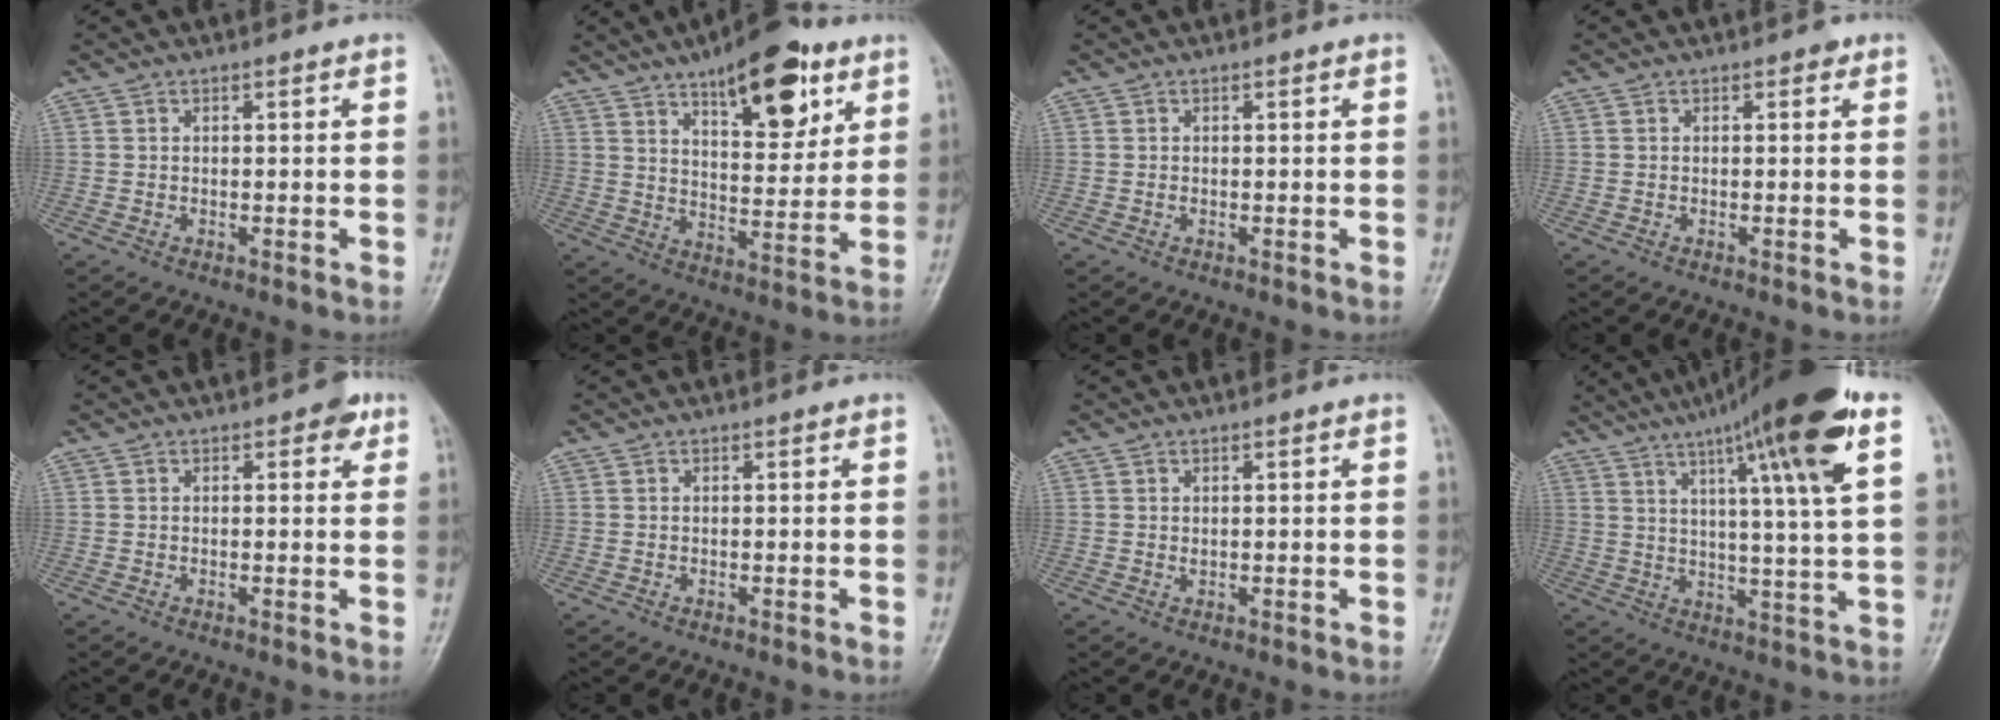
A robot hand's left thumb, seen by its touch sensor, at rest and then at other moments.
{"total": 16.7, "force": [9.3, 6.7, 12.2], "torque": [-0.136, -0.041, 0.141]}
{"total": 0.6, "force": [0.1, 0.2, 0.5], "torque": [-0.005, 0.004, 0.003]}
{"total": 0.9, "force": [0.4, 0.5, 0.6], "torque": [0.001, 0.001, 0.000]}
{"total": 2.6, "force": [1.3, 1.5, 1.8], "torque": [-0.006, -0.001, 0.010]}
{"total": 0.0}
{"total": 0.9, "force": [0.3, 0.4, 0.8], "torque": [-0.012, 0.002, 0.009]}
{"total": 20.5, "force": [10.6, 1.7, 17.5], "torque": [-0.265, -0.015, 0.155]}